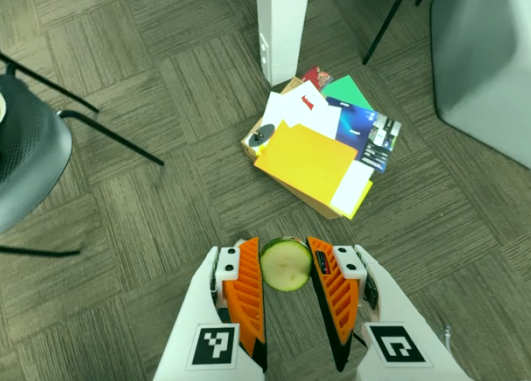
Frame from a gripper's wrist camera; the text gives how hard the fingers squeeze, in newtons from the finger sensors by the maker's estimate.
{"total": 9.0, "left": 9.2, "right": 8.9}